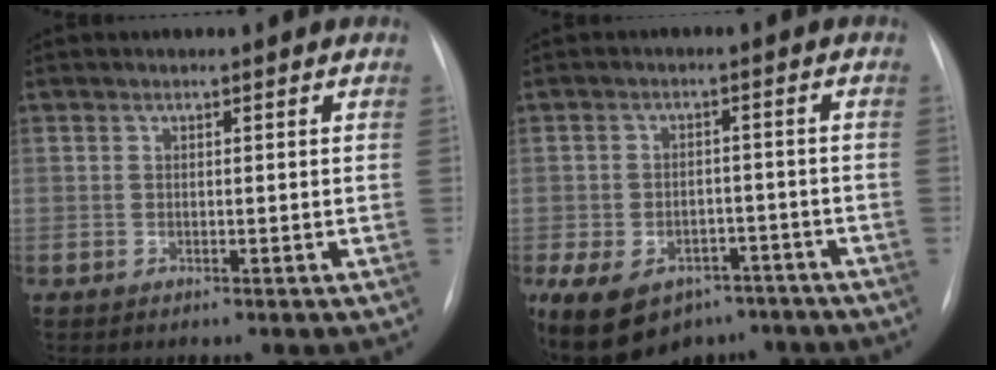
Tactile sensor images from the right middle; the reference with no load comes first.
{"total": 16.4, "force": [-9.9, 10.8, 7.3], "torque": [-0.174, 0.002, -0.133]}